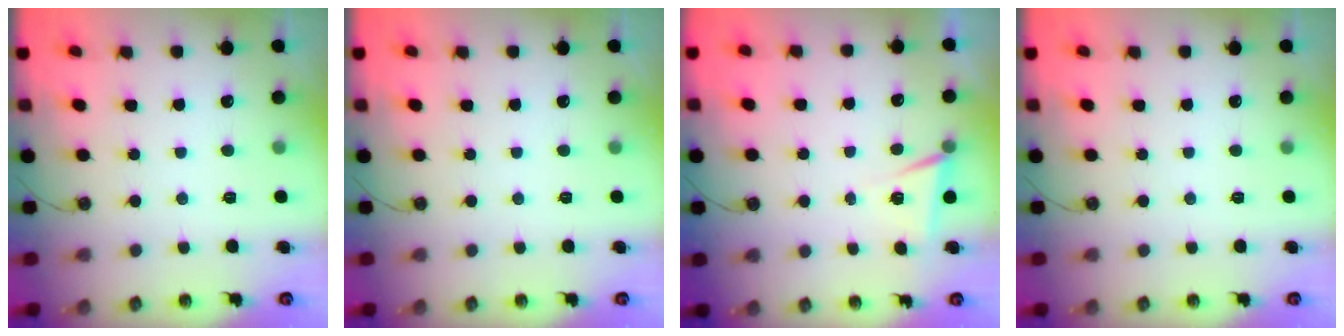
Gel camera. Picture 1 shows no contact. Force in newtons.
{"total": 0.0}
{"total": 4.8, "press": 2.9, "slide": 3.9}
{"total": 0.0}